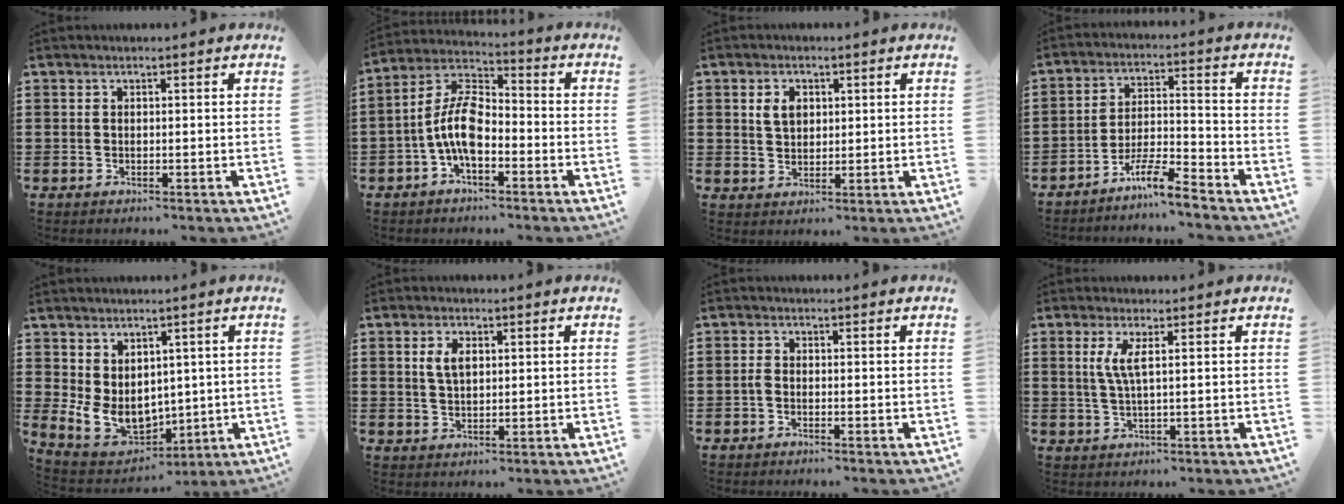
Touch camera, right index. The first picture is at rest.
{"total": 8.9, "force": [-2.6, 4.2, 7.4], "torque": [-0.188, -0.005, -0.059]}
{"total": 3.4, "force": [1.1, 2.4, 2.1], "torque": [-0.049, 0.012, 0.018]}
{"total": 6.6, "force": [-5.7, 0.3, 3.3], "torque": [-0.069, 0.000, -0.110]}
{"total": 7.8, "force": [1.5, 6.2, 4.4], "torque": [-0.113, -0.007, 0.033]}
{"total": 3.6, "force": [1.1, 1.9, 2.9], "torque": [-0.061, 0.010, 0.017]}
{"total": 1.1, "force": [-0.5, 0.5, 0.8], "torque": [-0.026, -0.003, -0.013]}
{"total": 3.5, "force": [0.8, 0.2, 3.4], "torque": [-0.076, -0.006, 0.010]}